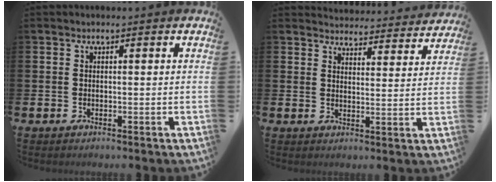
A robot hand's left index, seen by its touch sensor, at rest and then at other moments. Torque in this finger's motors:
{"motor_torque": [0.85, -1.00, 0.16, 0.00]}